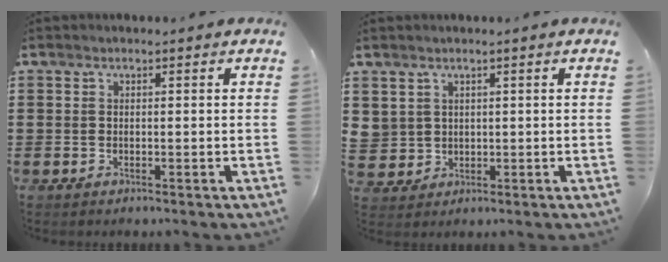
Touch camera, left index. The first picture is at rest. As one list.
[{"total": 2.4, "force": [1.2, 2.1, 0.1], "torque": [-0.015, 0.008, 0.021]}]